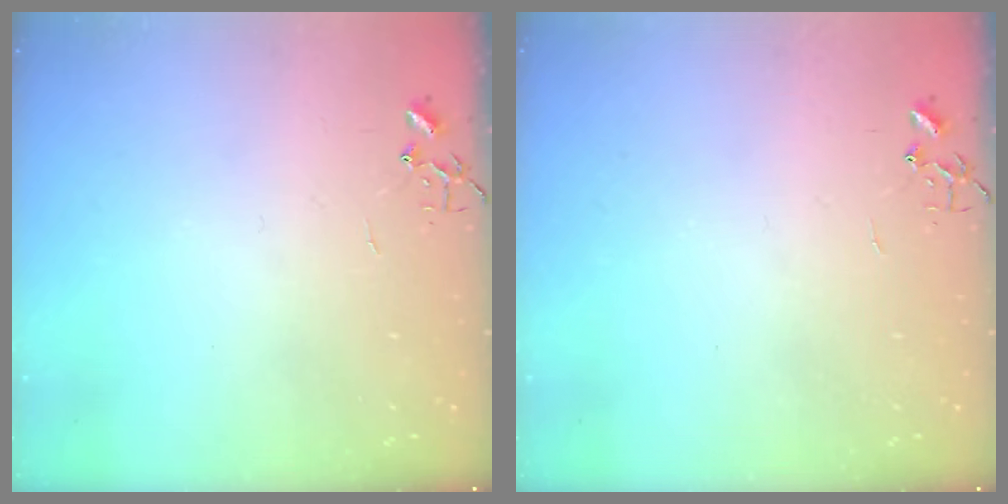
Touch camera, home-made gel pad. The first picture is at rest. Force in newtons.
{"total": 0.0}